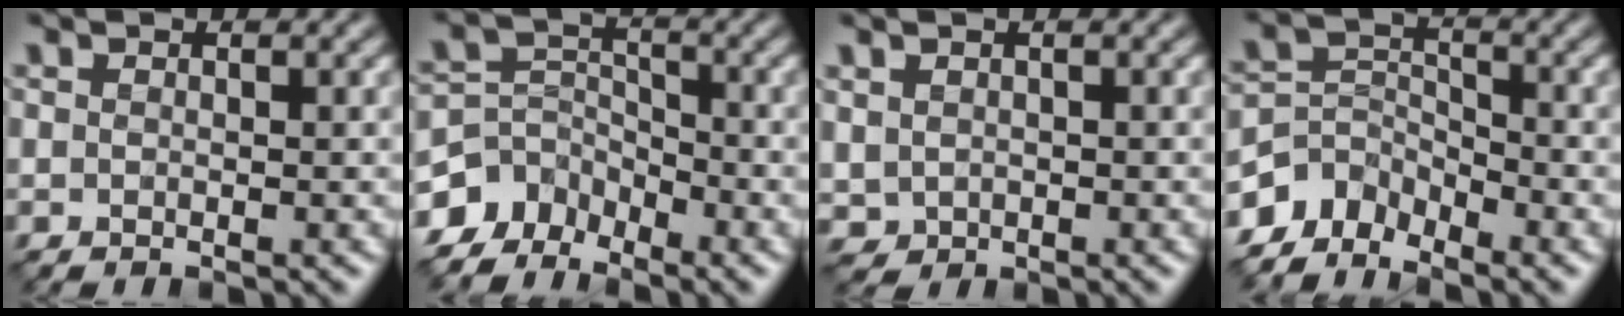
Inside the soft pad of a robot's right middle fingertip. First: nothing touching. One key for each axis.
{"total": 4.3, "fx": -3.5, "fy": 2.4, "fz": 0.6, "tx": -0.009, "ty": 0.002, "tz": -0.076}
{"total": 1.0, "fx": 0.4, "fy": 0.9, "fz": 0.0, "tx": -0.006, "ty": -0.004, "tz": 0.012}
{"total": 3.8, "fx": -3.4, "fy": 1.8, "fz": 0.4, "tx": -0.006, "ty": 0.000, "tz": -0.075}